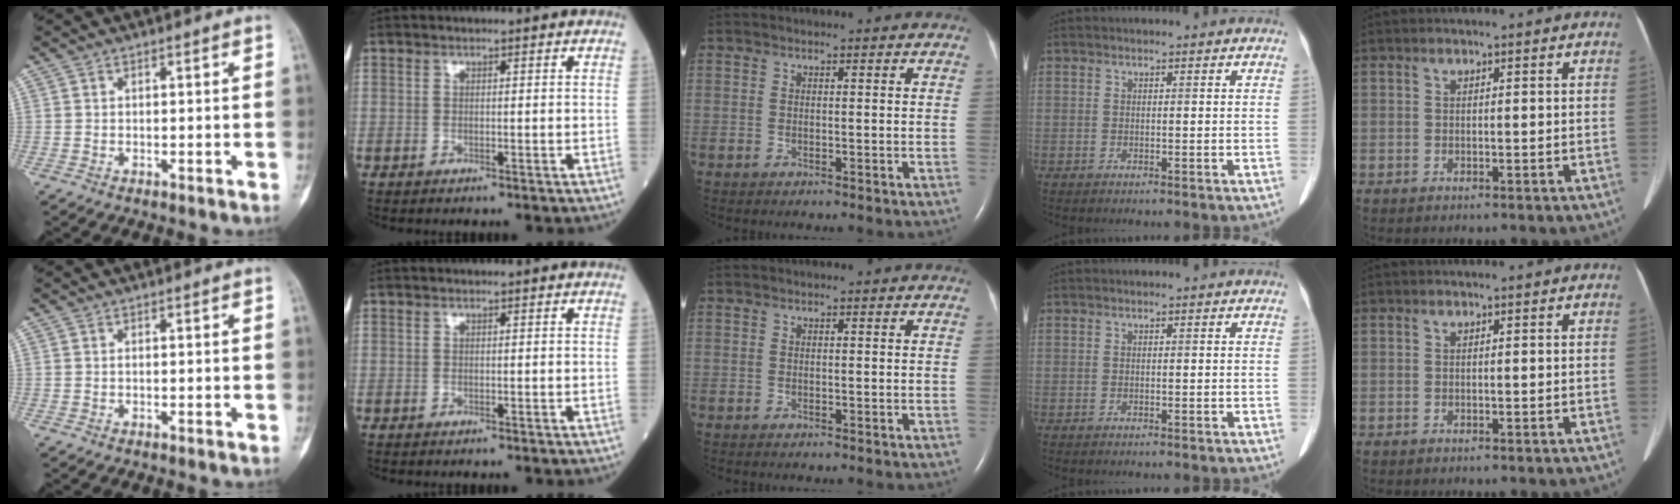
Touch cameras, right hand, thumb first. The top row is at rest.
{}